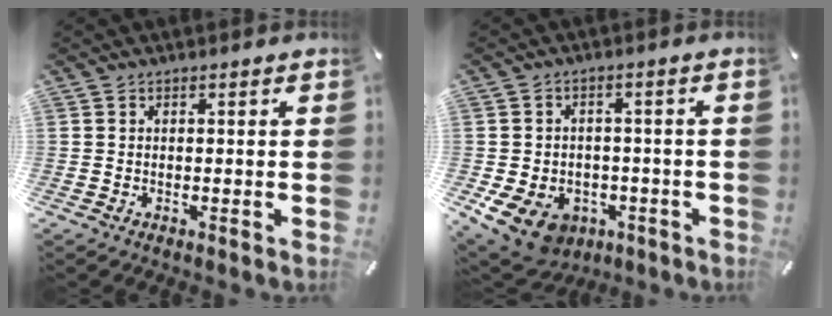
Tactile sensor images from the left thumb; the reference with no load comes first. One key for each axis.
{"total": 9.9, "fx": -4.7, "fy": 7.5, "fz": 4.5, "tx": -0.096, "ty": 0.025, "tz": -0.082}